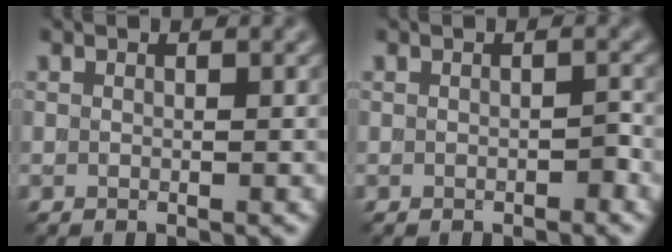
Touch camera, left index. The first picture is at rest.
{"total": 0.8, "force": [-0.3, 0.4, 0.5], "torque": [-0.008, 0.000, -0.003]}